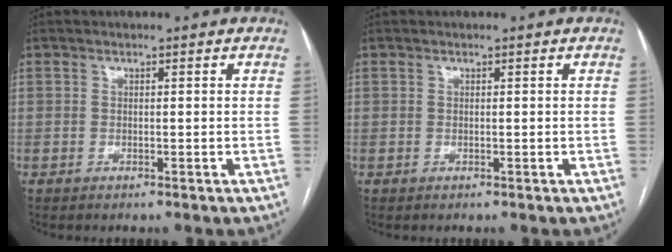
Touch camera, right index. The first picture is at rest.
{"total": 0.0}